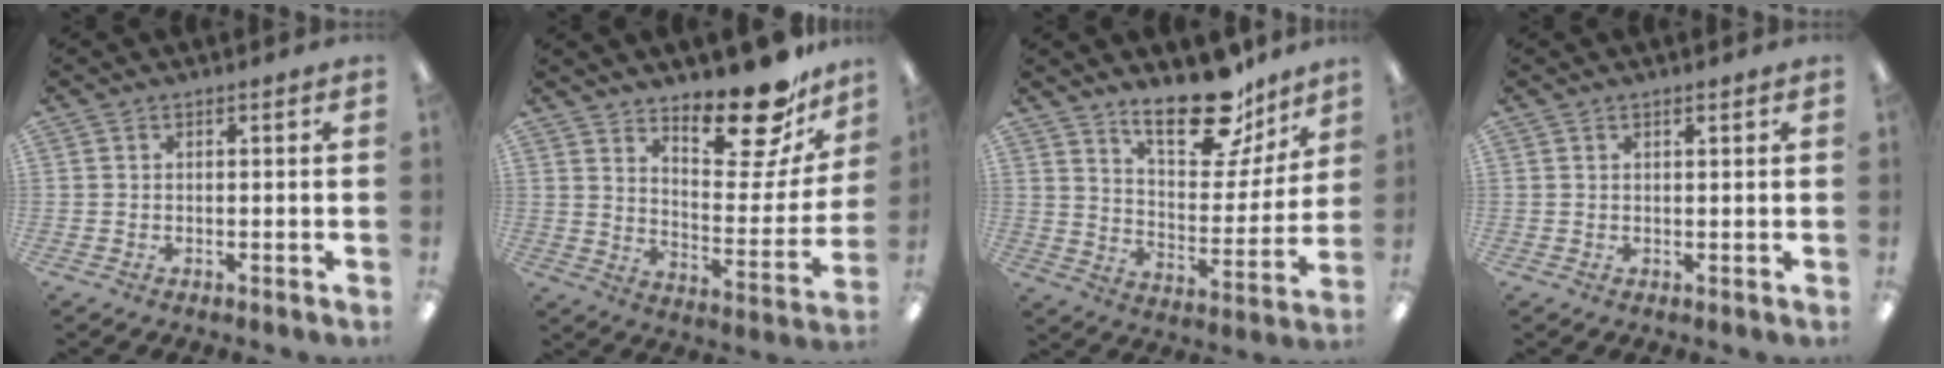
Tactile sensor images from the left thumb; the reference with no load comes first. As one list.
[{"total": 19.4, "force": [15.3, 6.4, 10.0], "torque": [-0.130, -0.116, 0.254]}, {"total": 19.0, "force": [14.3, 7.6, 9.8], "torque": [-0.139, -0.094, 0.243]}, {"total": 1.1, "force": [0.8, 0.2, 0.7], "torque": [-0.015, 0.000, 0.014]}]